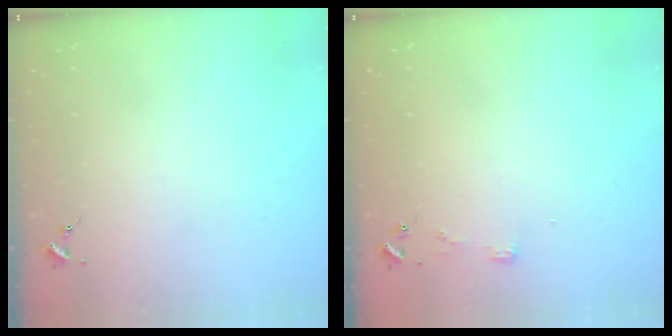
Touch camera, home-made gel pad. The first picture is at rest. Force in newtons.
{"total": 2.8, "press": 2.8, "slide": 0.2}